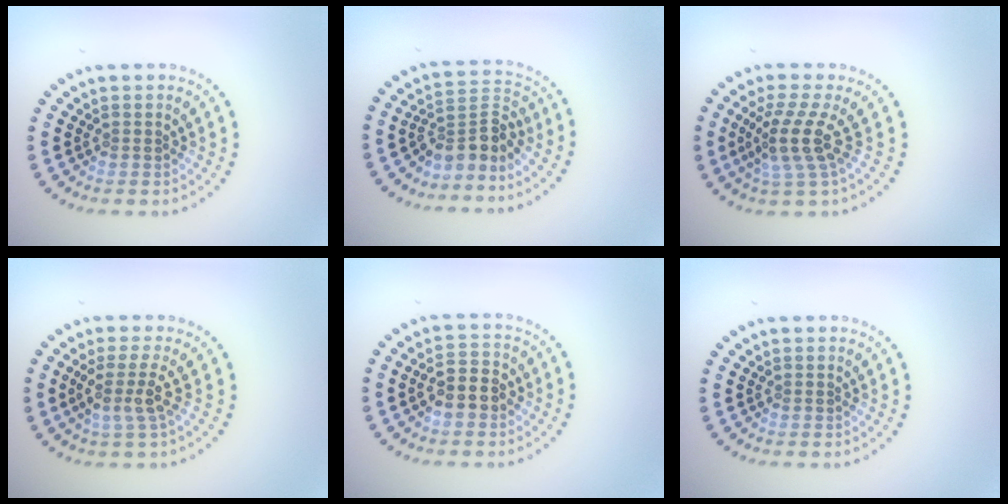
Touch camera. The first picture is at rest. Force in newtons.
{"total": 3.4, "press": 2.4, "slide": 2.4}
{"total": 3.6, "press": 2.6, "slide": 2.5}
{"total": 2.6, "press": 2.0, "slide": 1.7}
{"total": 3.0, "press": 2.9, "slide": 0.6}
{"total": 0.0}